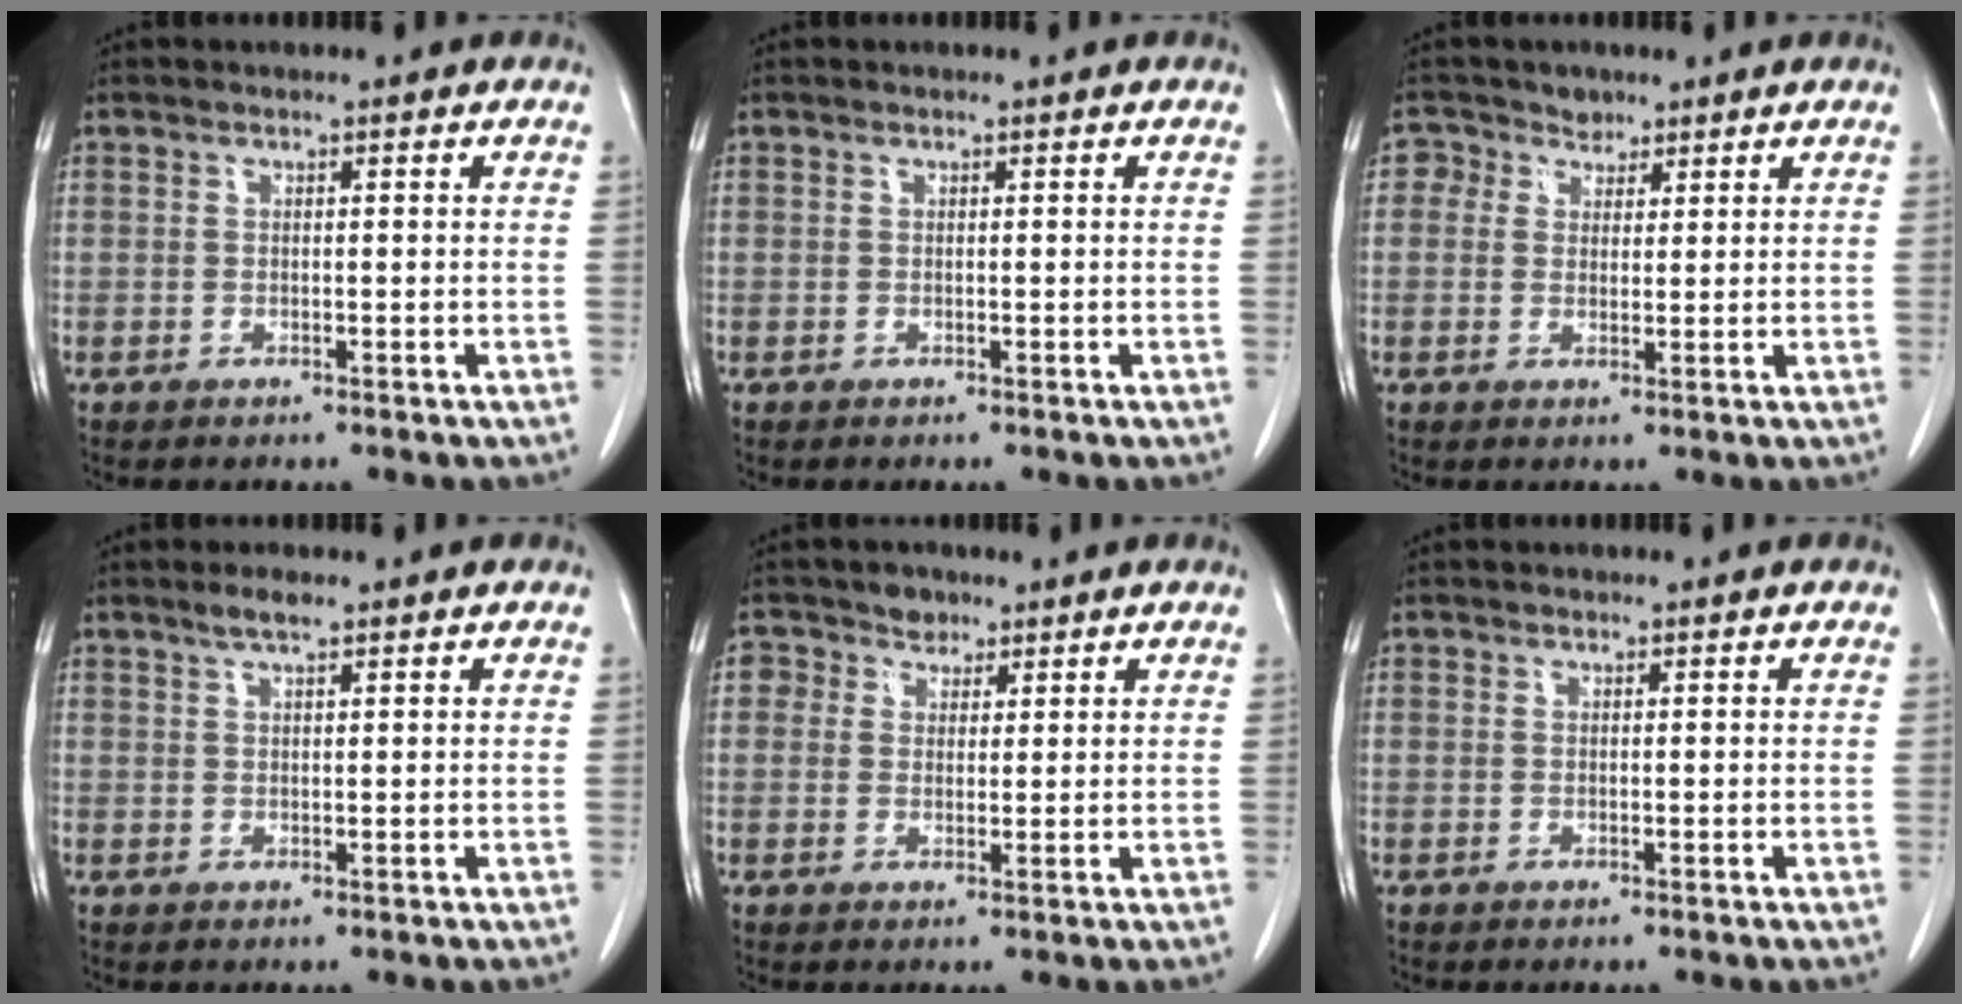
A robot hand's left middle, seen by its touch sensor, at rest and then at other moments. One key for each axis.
{"total": 0.0}
{"total": 3.3, "fx": 2.0, "fy": 2.7, "fz": -0.1, "tx": 0.009, "ty": 0.012, "tz": 0.030}
{"total": 2.2, "fx": 1.7, "fy": 0.3, "fz": 1.4, "tx": -0.033, "ty": 0.004, "tz": 0.031}
{"total": 3.2, "fx": 1.8, "fy": 2.6, "fz": 0.2, "tx": 0.002, "ty": 0.007, "tz": 0.025}
{"total": 0.0}